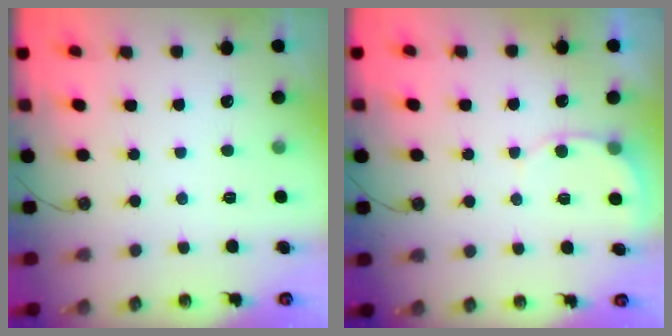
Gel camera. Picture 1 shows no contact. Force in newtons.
{"total": 5.2, "press": 5.2, "slide": 0.3}